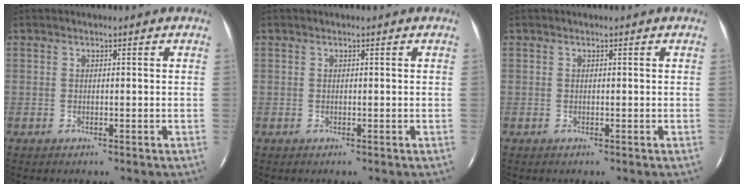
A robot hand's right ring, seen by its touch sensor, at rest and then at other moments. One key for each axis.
{"total": 0.0}
{"total": 0.0}